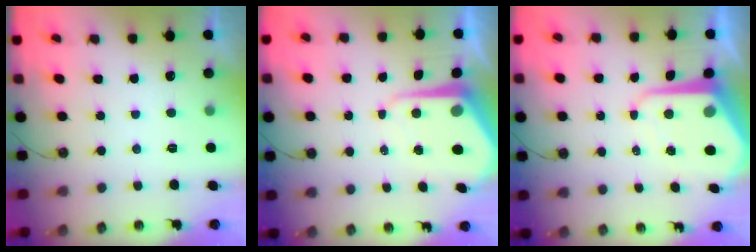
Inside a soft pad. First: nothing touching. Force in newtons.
{"total": 8.4, "press": 8.4, "slide": 0.7}
{"total": 11.4, "press": 11.3, "slide": 1.1}